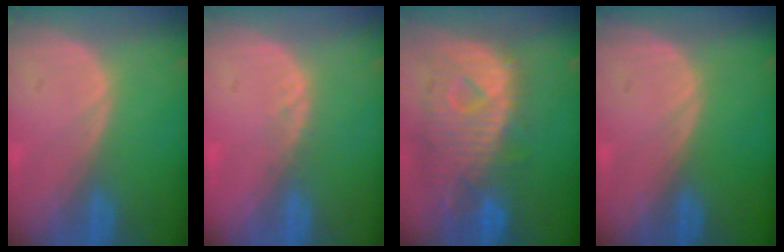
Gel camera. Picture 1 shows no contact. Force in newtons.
{"total": 1.3, "press": 1.2, "slide": 0.6}
{"total": 12.0, "press": 10.3, "slide": 6.0}
{"total": 0.0}